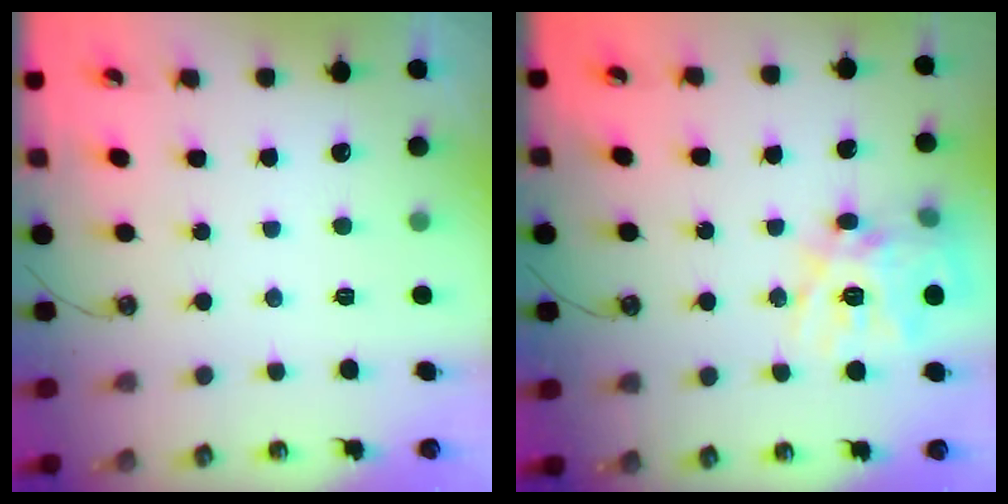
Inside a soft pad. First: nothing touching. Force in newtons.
{"total": 17.9, "press": 17.8, "slide": 2.3}